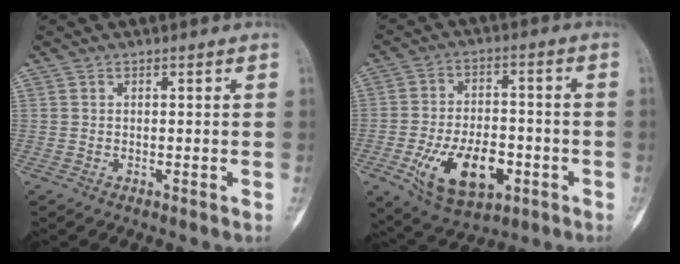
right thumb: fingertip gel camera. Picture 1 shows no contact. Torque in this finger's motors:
{"motor_torque": [1.80, 1.77, 0.57, -0.71, 0.16]}